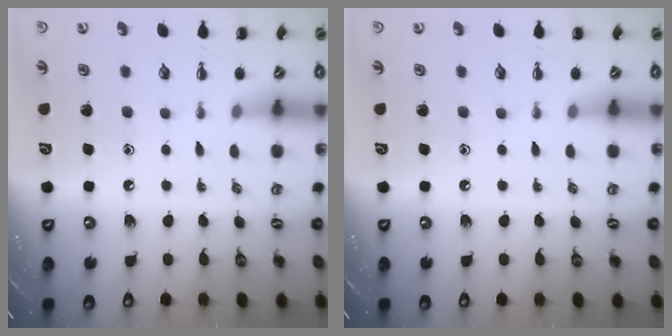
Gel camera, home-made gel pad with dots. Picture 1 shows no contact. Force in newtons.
{"total": 0.0}